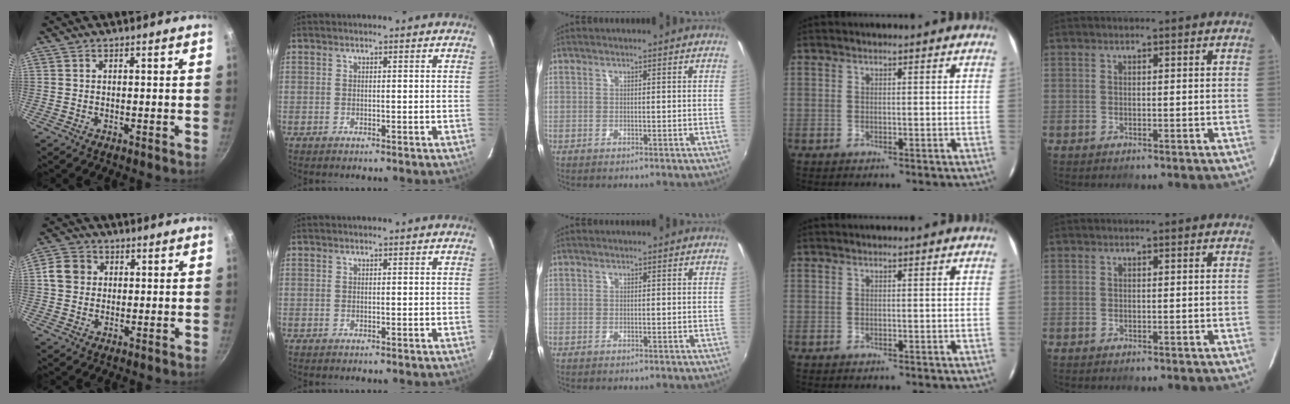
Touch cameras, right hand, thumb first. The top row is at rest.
{"thumb": {"total": 5.9, "force": [0.9, 5.2, 2.5], "torque": [-0.025, 0.007, 0.005]}}